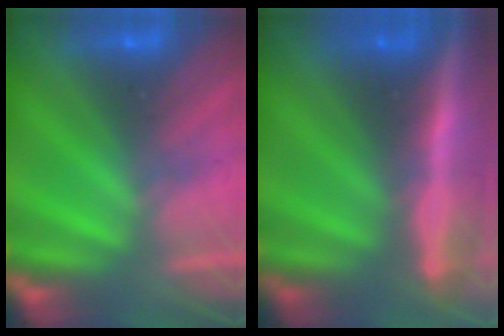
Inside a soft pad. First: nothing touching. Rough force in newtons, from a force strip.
{"total": 7.0}